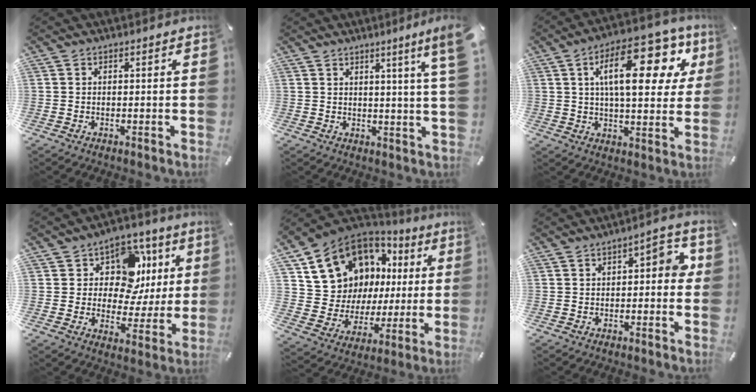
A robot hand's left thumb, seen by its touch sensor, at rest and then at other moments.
{"total": 7.5, "force": [4.2, -0.6, 6.2], "torque": [-0.094, -0.023, 0.062]}
{"total": 21.3, "force": [7.8, 9.2, 17.5], "torque": [-0.275, -0.015, 0.122]}
{"total": 12.9, "force": [4.5, 9.8, 7.0], "torque": [-0.096, -0.025, 0.084]}
{"total": 14.7, "force": [7.8, 11.5, 4.5], "torque": [-0.099, -0.062, 0.165]}
{"total": 5.8, "force": [0.1, 2.9, 5.1], "torque": [-0.063, 0.005, -0.008]}